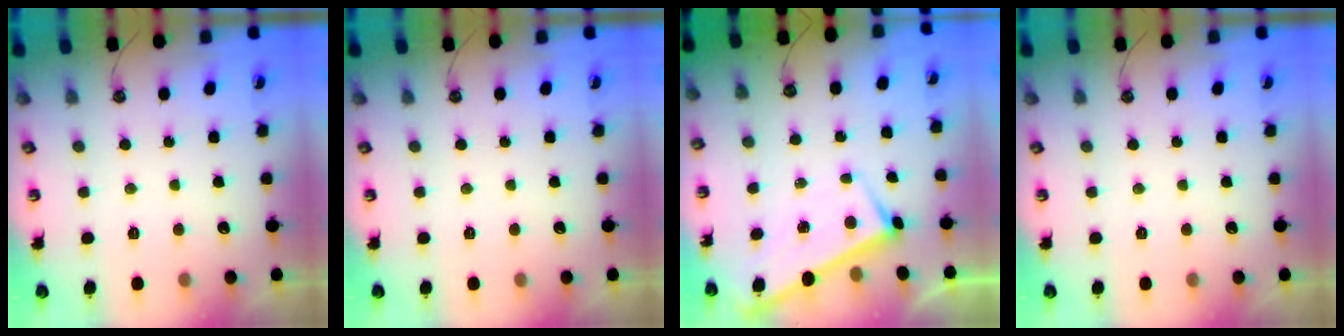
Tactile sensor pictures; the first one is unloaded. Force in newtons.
{"total": 0.0}
{"total": 3.3, "press": 3.3, "slide": 0.2}
{"total": 0.0}